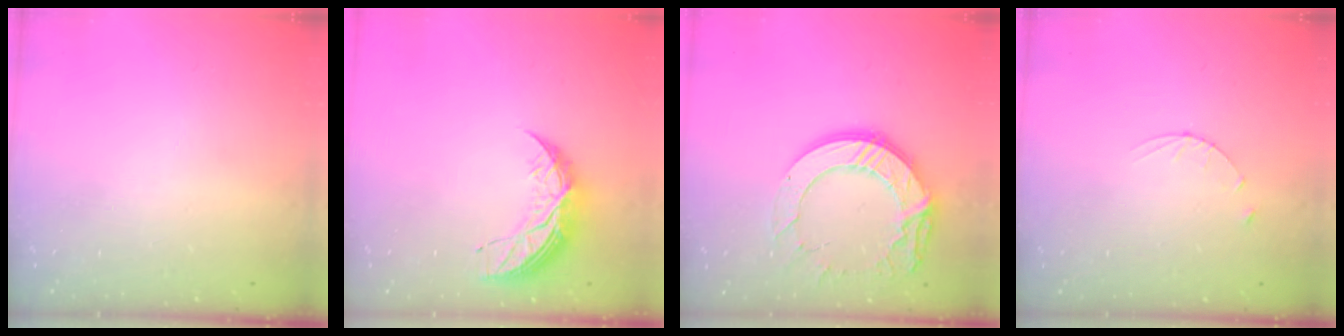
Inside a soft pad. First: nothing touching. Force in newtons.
{"total": 8.4, "press": 8.4, "slide": 0.4}
{"total": 15.1, "press": 15.1, "slide": 0.9}
{"total": 3.1, "press": 3.1, "slide": 0.3}